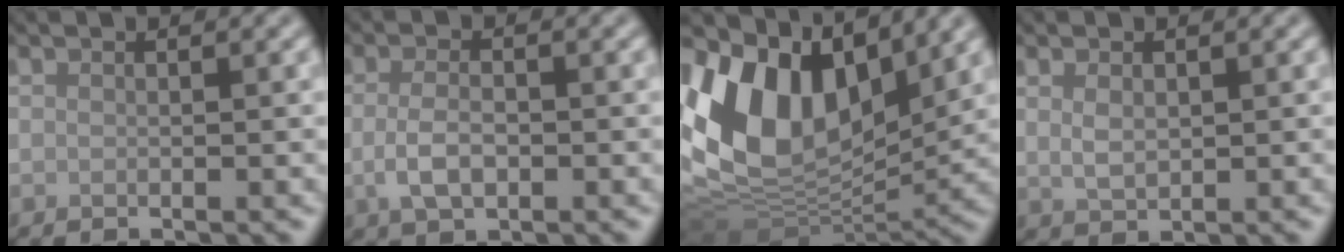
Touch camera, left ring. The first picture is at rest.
{"total": 3.0, "force": [-0.6, 1.7, 2.5], "torque": [-0.052, -0.004, -0.011]}
{"total": 13.7, "force": [3.6, 8.7, 9.9], "torque": [-0.200, 0.008, 0.066]}
{"total": 1.8, "force": [0.6, 1.1, 1.3], "torque": [-0.028, -0.003, 0.016]}